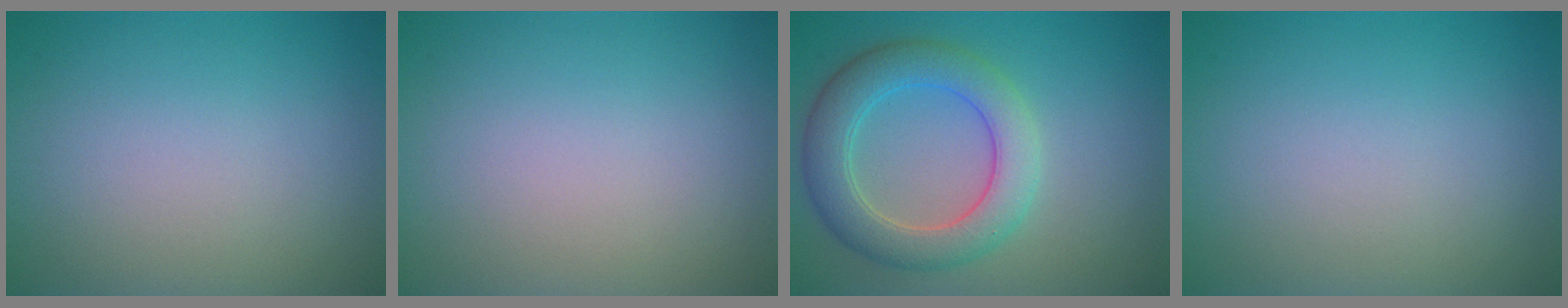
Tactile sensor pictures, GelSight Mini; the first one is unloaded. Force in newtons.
{"total": 0.0}
{"total": 5.7, "press": 5.7, "slide": 0.2}
{"total": 0.0}